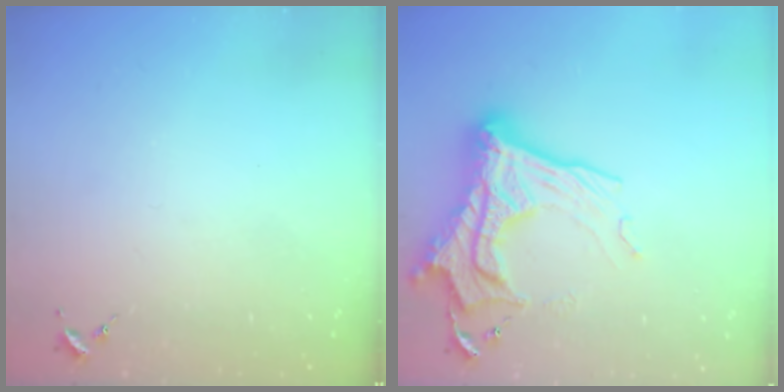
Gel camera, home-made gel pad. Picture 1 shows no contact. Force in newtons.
{"total": 20.8, "press": 20.7, "slide": 1.7}